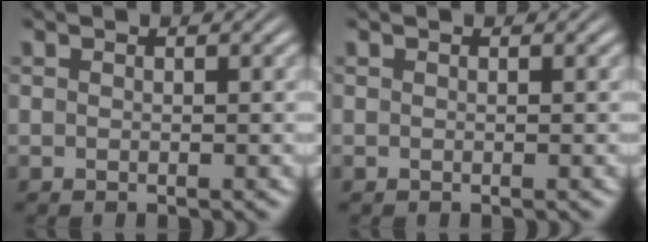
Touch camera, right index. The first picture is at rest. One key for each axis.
{"total": 0.0}